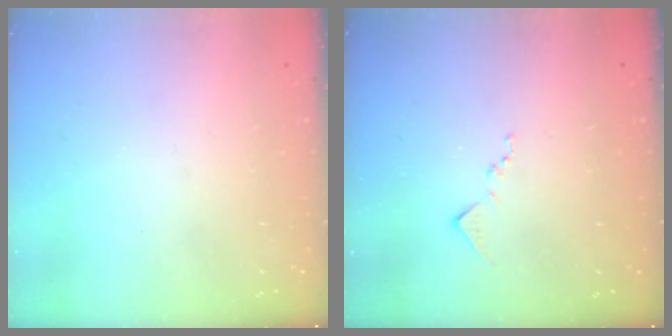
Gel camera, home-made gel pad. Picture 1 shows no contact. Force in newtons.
{"total": 7.2, "press": 7.2, "slide": 0.7}